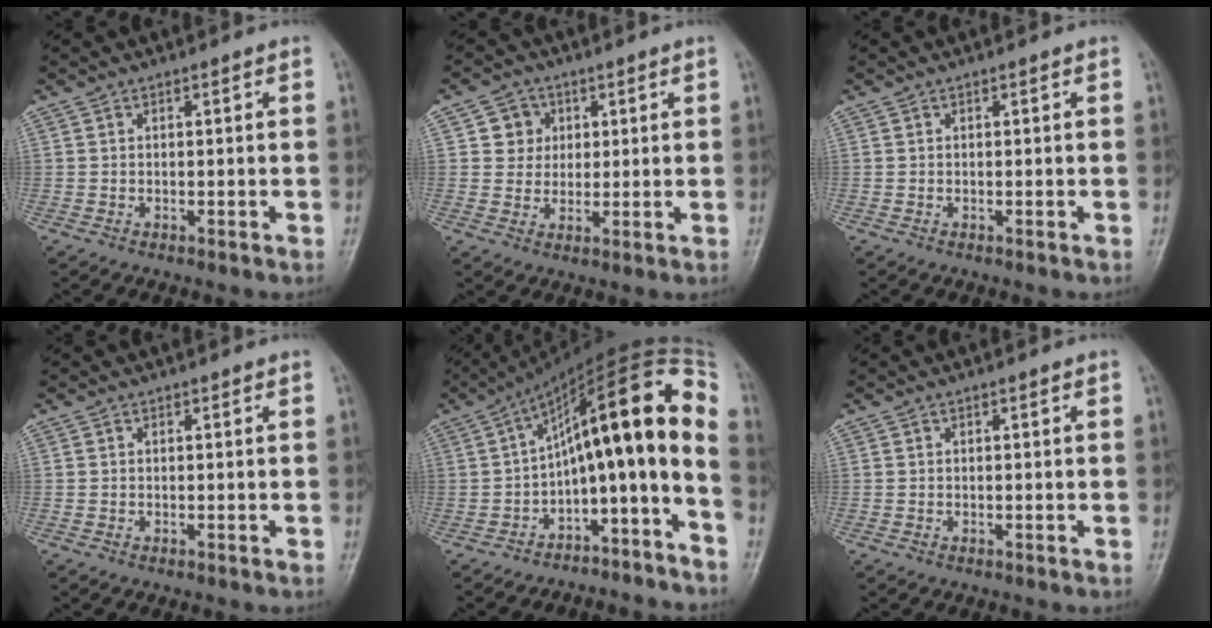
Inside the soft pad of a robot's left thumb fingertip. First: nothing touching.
{"total": 5.5, "force": [1.6, 5.1, 1.1], "torque": [0.016, 0.000, 0.022]}
{"total": 0.0}
{"total": 0.0}
{"total": 18.9, "force": [-6.2, 5.8, 16.8], "torque": [-0.224, 0.141, -0.088]}
{"total": 0.0}